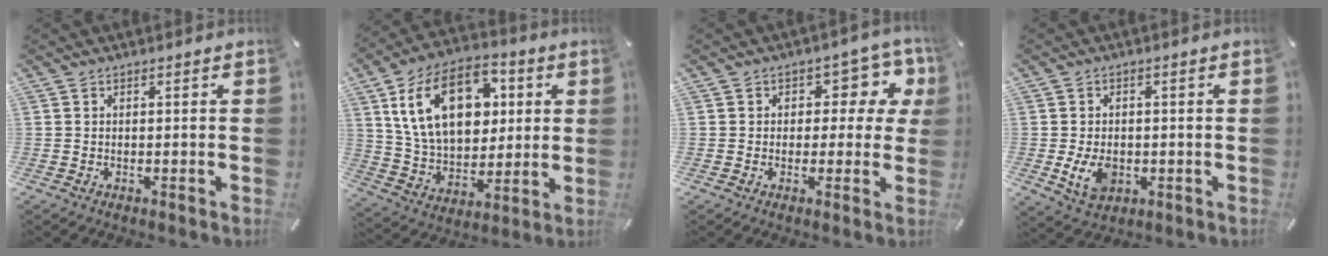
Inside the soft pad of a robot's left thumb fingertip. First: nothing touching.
{"total": 20.6, "force": [6.4, 14.1, 13.7], "torque": [-0.253, -0.008, 0.112]}
{"total": 8.2, "force": [2.6, 5.9, 5.1], "torque": [-0.054, -0.014, 0.039]}
{"total": 6.6, "force": [-1.1, 4.8, 4.4], "torque": [-0.085, -0.006, -0.021]}